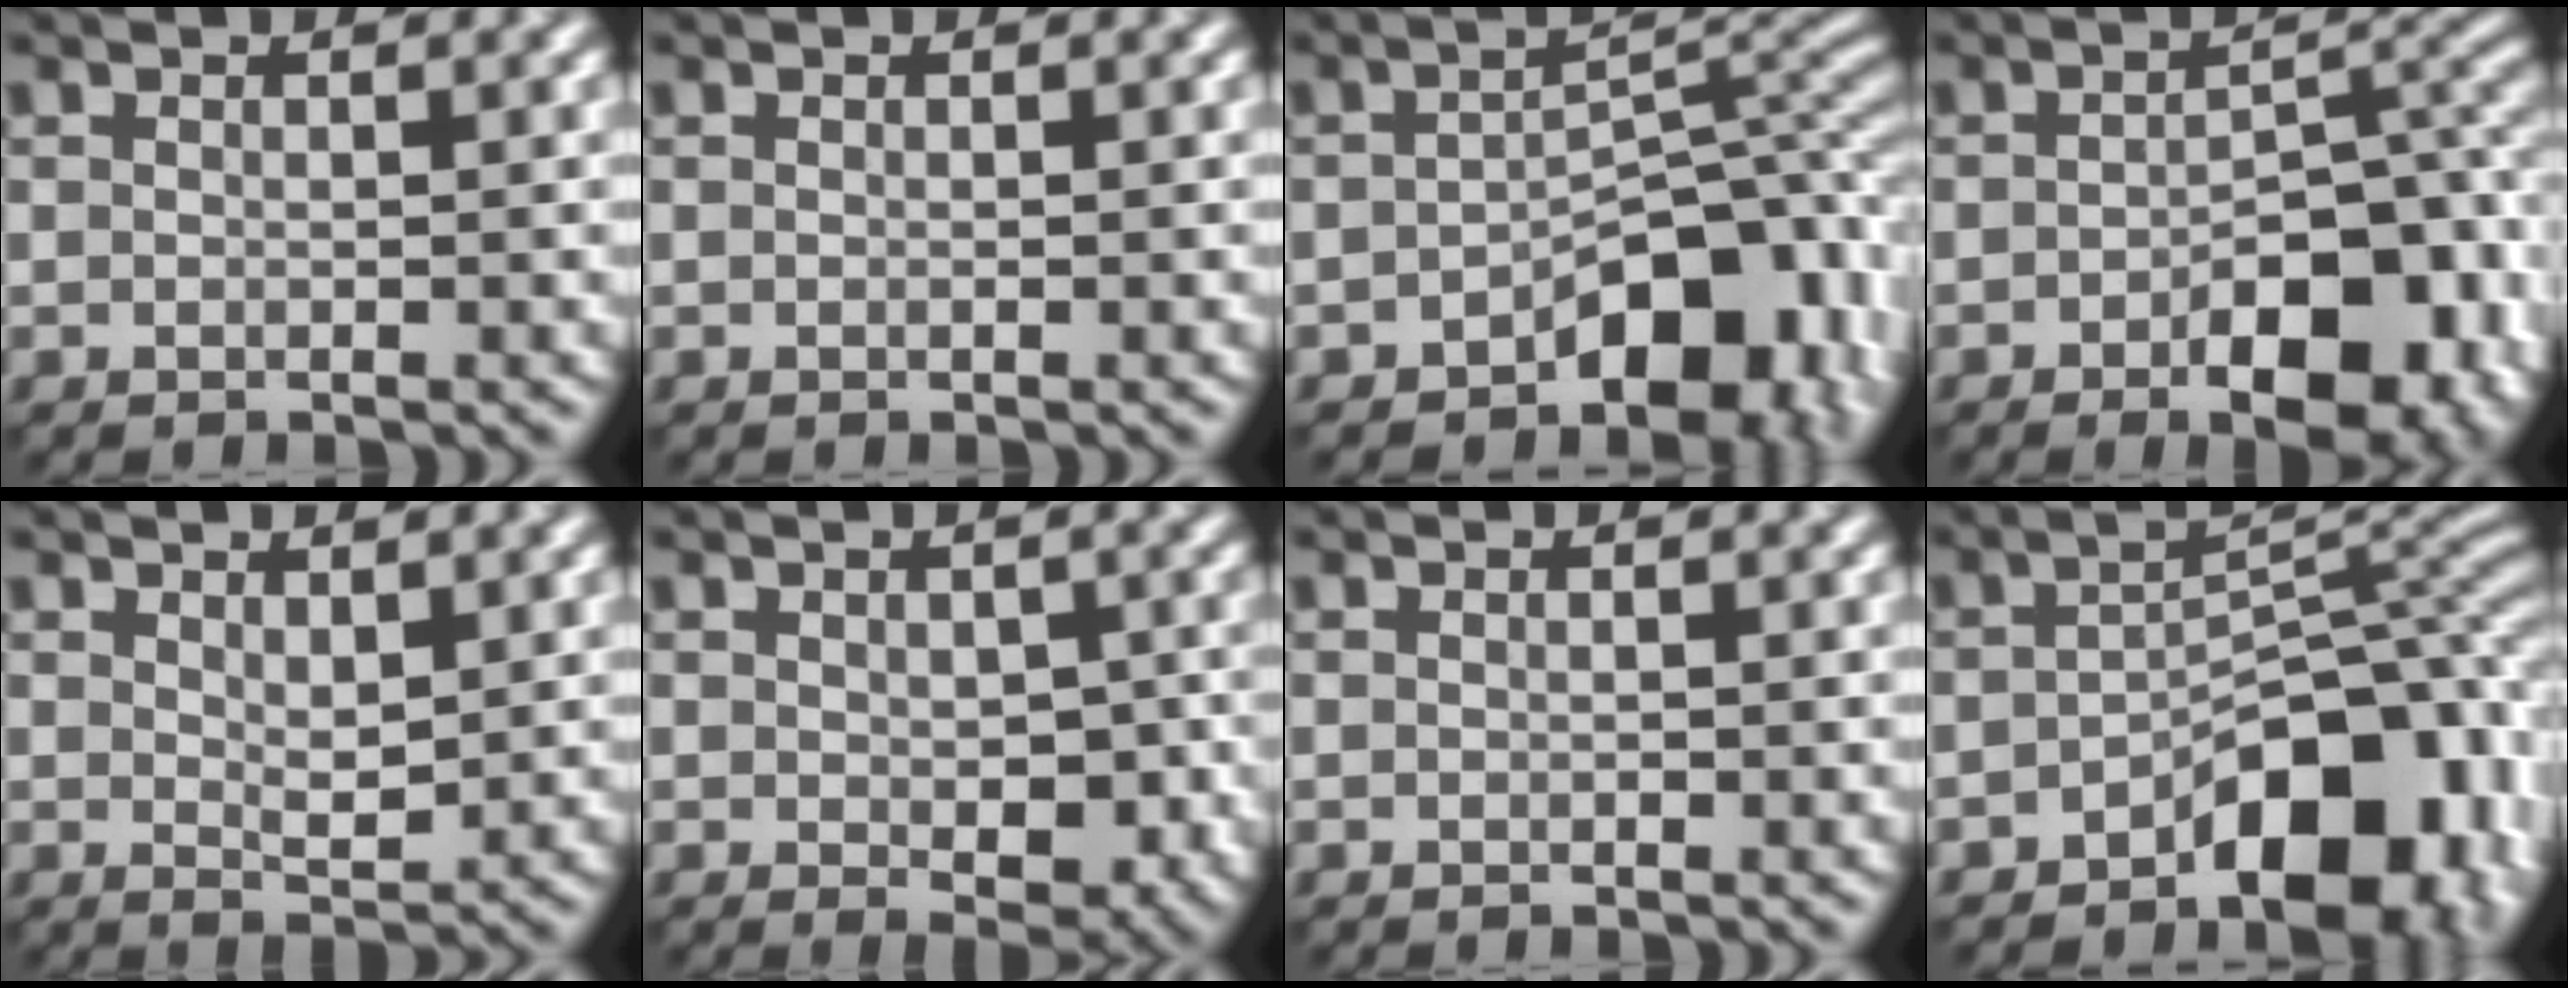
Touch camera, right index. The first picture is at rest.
{"total": 0.0}
{"total": 9.2, "force": [-4.3, 5.3, 6.1], "torque": [-0.053, 0.002, -0.067]}
{"total": 10.0, "force": [-3.8, 4.8, 7.9], "torque": [-0.099, -0.002, -0.049]}
{"total": 1.9, "force": [0.8, 0.9, 1.5], "torque": [-0.027, -0.005, 0.020]}
{"total": 4.2, "force": [-0.5, 2.4, 3.4], "torque": [-0.046, -0.011, -0.002]}
{"total": 0.0}
{"total": 10.1, "force": [-4.5, 5.4, 7.3], "torque": [-0.080, 0.009, -0.074]}